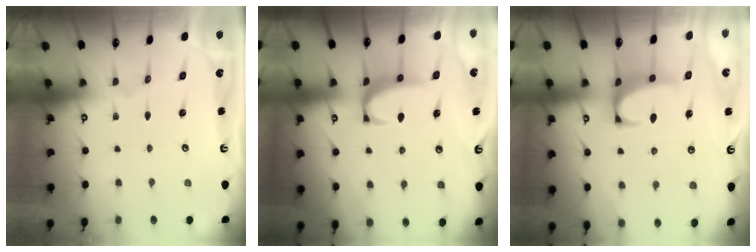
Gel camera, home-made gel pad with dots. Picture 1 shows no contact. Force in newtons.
{"total": 2.2, "press": 2.1, "slide": 0.6}
{"total": 2.5, "press": 2.2, "slide": 1.1}